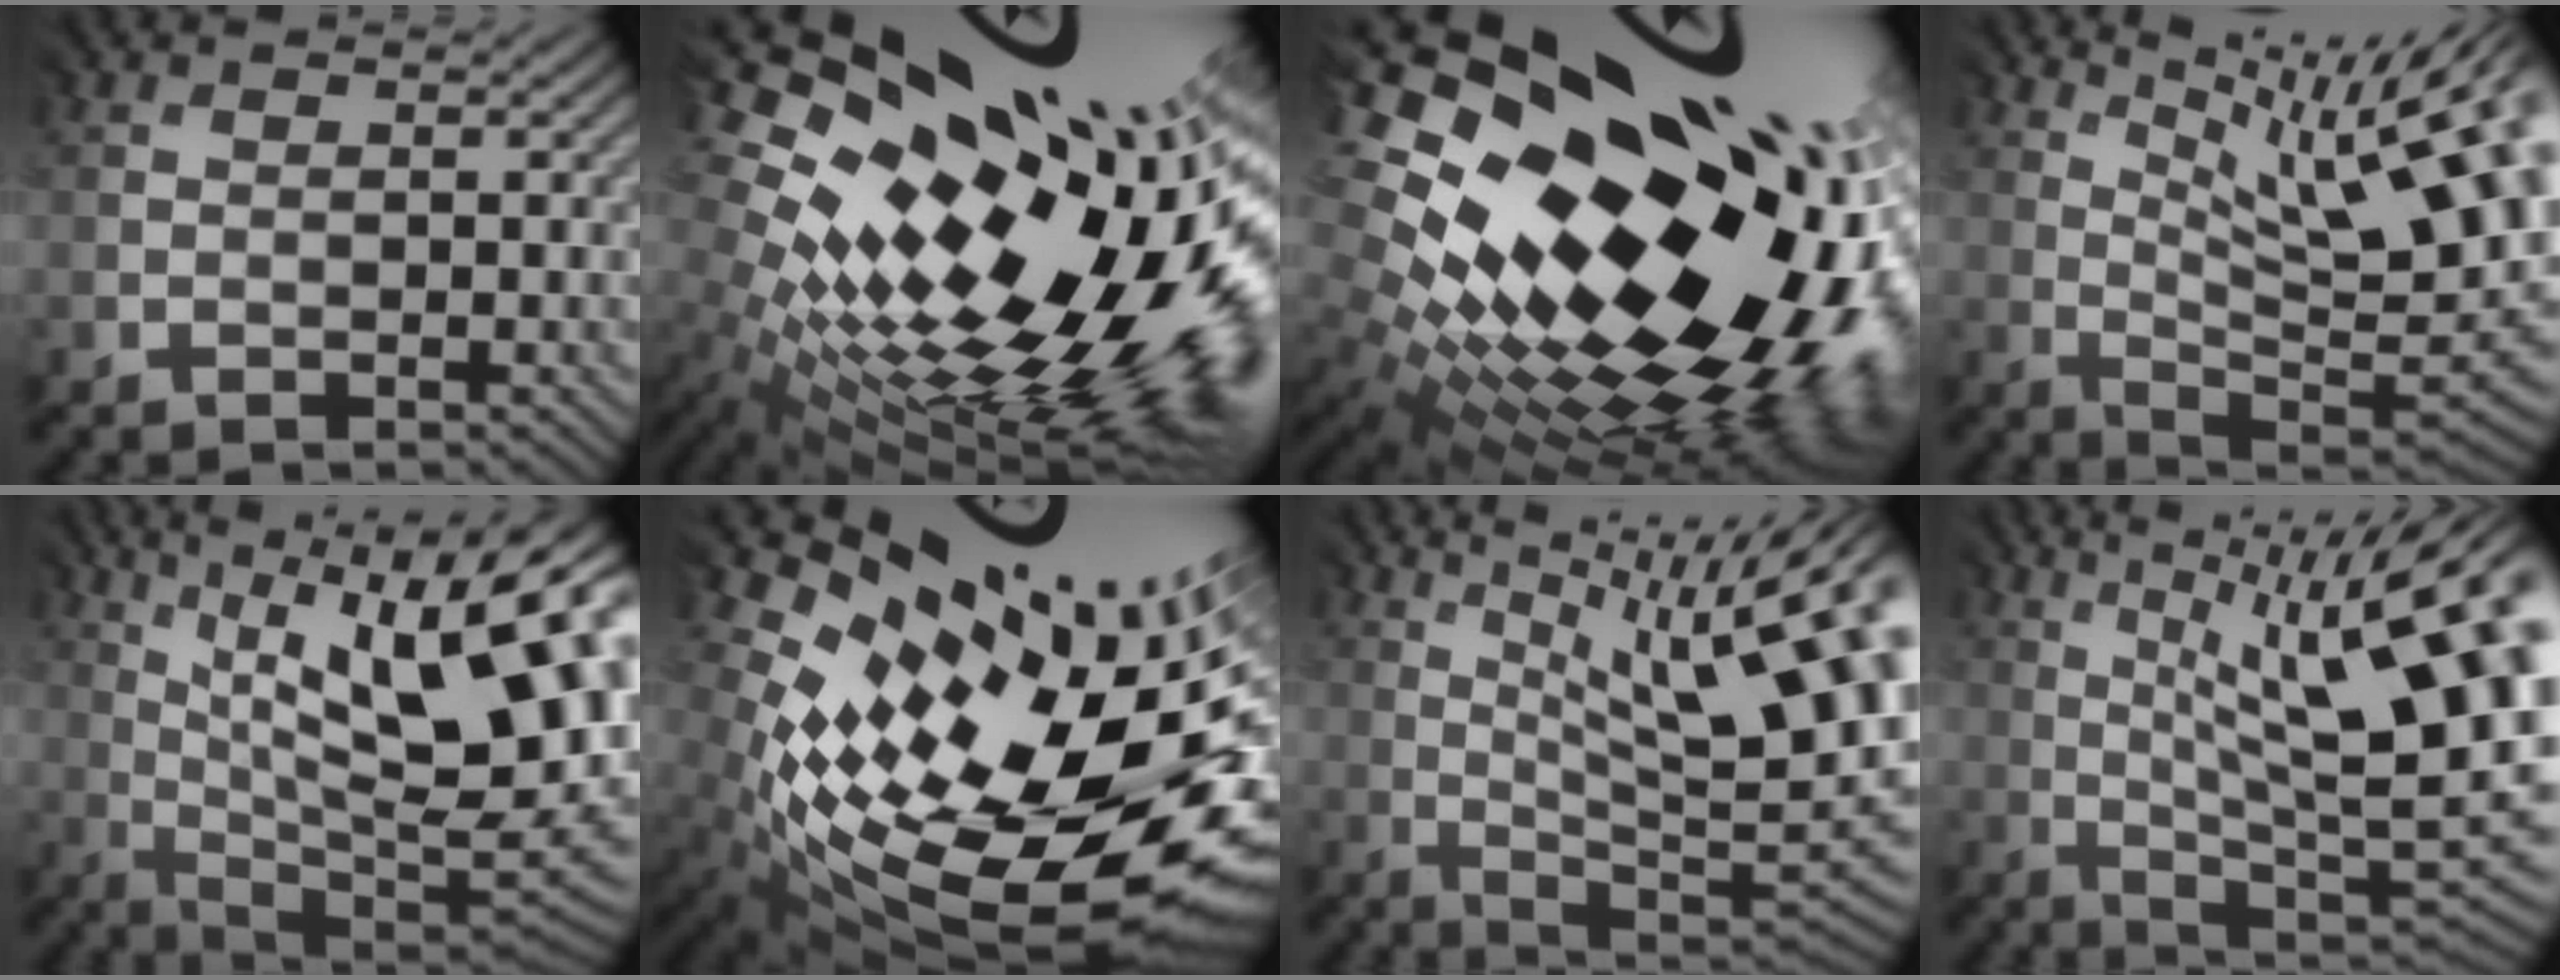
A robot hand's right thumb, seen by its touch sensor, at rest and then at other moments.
{"total": 19.0, "force": [1.1, 10.2, 16.0], "torque": [-0.263, -0.018, 0.019]}
{"total": 20.9, "force": [2.4, 13.2, 16.1], "torque": [-0.306, -0.009, 0.030]}
{"total": 15.4, "force": [6.2, 4.0, 13.6], "torque": [-0.170, 0.018, 0.102]}
{"total": 17.6, "force": [4.7, 6.9, 15.5], "torque": [-0.215, 0.026, 0.071]}
{"total": 17.9, "force": [1.0, 10.2, 14.7], "torque": [-0.237, -0.033, 0.045]}
{"total": 16.0, "force": [5.1, 5.1, 14.3], "torque": [-0.186, 0.027, 0.083]}
{"total": 17.6, "force": [3.7, 5.3, 16.3], "torque": [-0.209, 0.019, 0.053]}